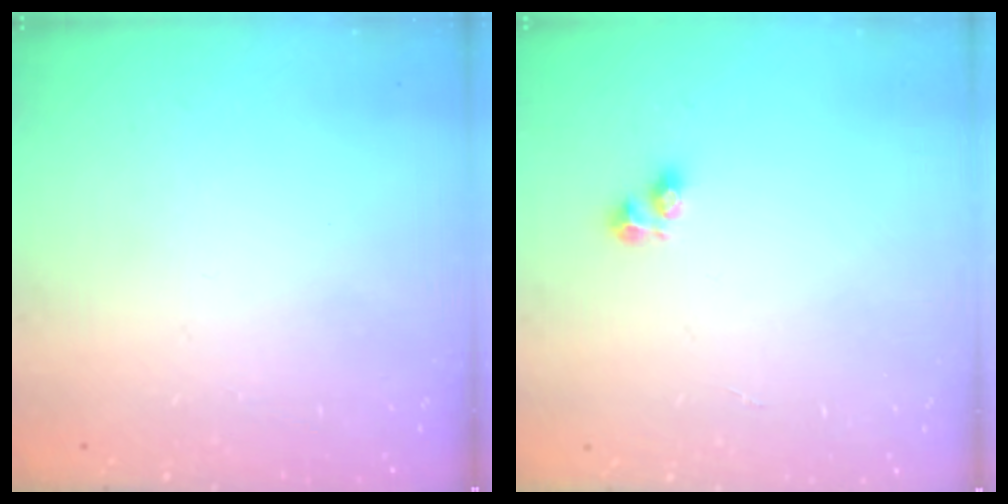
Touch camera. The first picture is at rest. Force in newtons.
{"total": 2.6, "press": 2.6, "slide": 0.2}